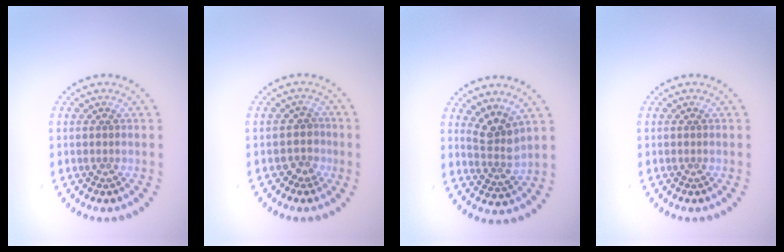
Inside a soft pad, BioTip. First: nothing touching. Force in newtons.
{"total": 1.7, "press": 1.4, "slide": 1.0}
{"total": 2.7, "press": 2.0, "slide": 1.9}
{"total": 0.0}